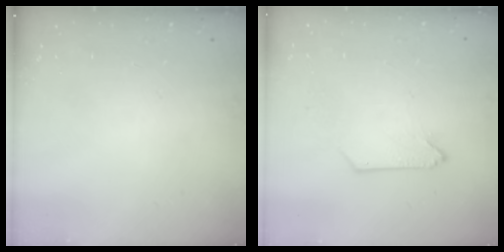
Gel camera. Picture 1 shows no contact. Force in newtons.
{"total": 0.0}